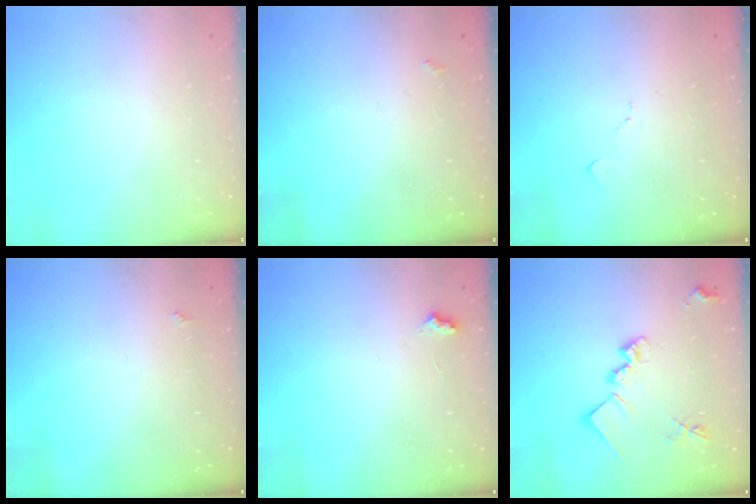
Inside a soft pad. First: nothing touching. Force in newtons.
{"total": 2.1, "press": 2.0, "slide": 0.4}
{"total": 6.2, "press": 6.1, "slide": 0.8}
{"total": 2.0, "press": 1.9, "slide": 0.5}
{"total": 3.0, "press": 2.9, "slide": 0.5}
{"total": 14.9, "press": 14.9, "slide": 0.6}